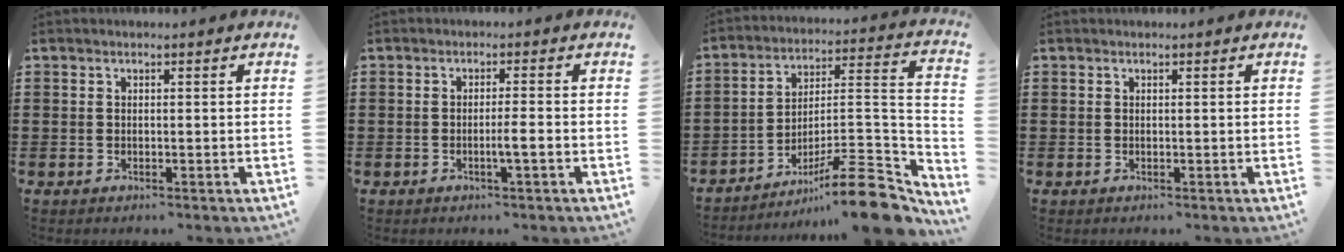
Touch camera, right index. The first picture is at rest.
{"total": 2.5, "force": [-0.9, -0.2, 2.3], "torque": [-0.037, -0.004, -0.018]}
{"total": 12.7, "force": [-9.5, 2.0, 8.2], "torque": [-0.108, 0.026, -0.175]}
{"total": 0.0}